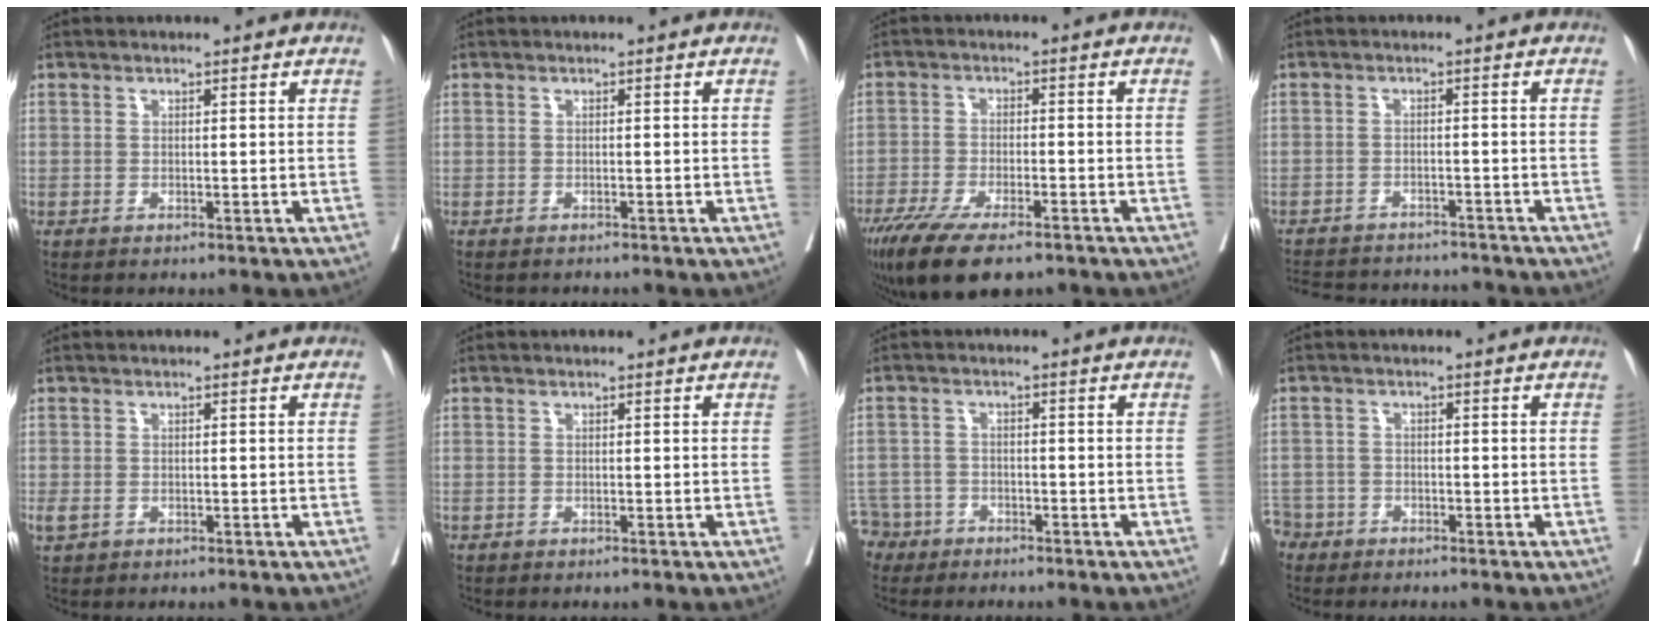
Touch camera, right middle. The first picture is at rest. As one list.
[{"total": 1.1, "force": [-1.1, 0.1, 0.2], "torque": [-0.006, -0.003, -0.017]}, {"total": 13.8, "force": [-10.0, 3.5, 8.8], "torque": [-0.169, -0.033, -0.166]}, {"total": 15.0, "force": [-13.9, 3.4, 4.6], "torque": [-0.118, -0.005, -0.186]}, {"total": 1.2, "force": [-0.1, 0.8, 1.0], "torque": [-0.030, -0.003, -0.002]}, {"total": 0.5, "force": [0.4, -0.3, -0.2], "torque": [0.001, 0.001, 0.004]}, {"total": 5.9, "force": [-4.4, 4.0, -0.5], "torque": [0.001, 0.001, -0.086]}, {"total": 3.6, "force": [-2.9, 2.1, -0.5], "torque": [0.009, 0.003, -0.065]}]